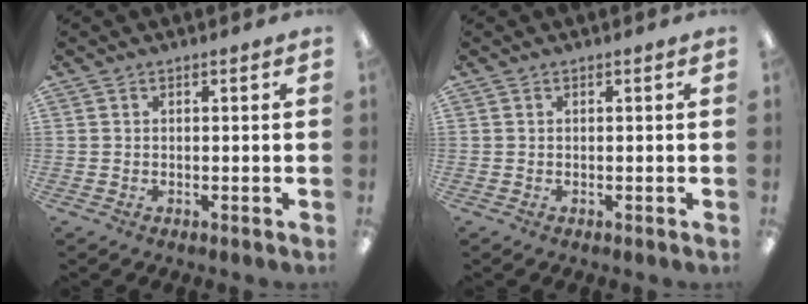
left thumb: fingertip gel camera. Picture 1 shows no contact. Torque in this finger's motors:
{"motor_torque": [0.00, 0.00, 0.00, 0.00, 0.00]}